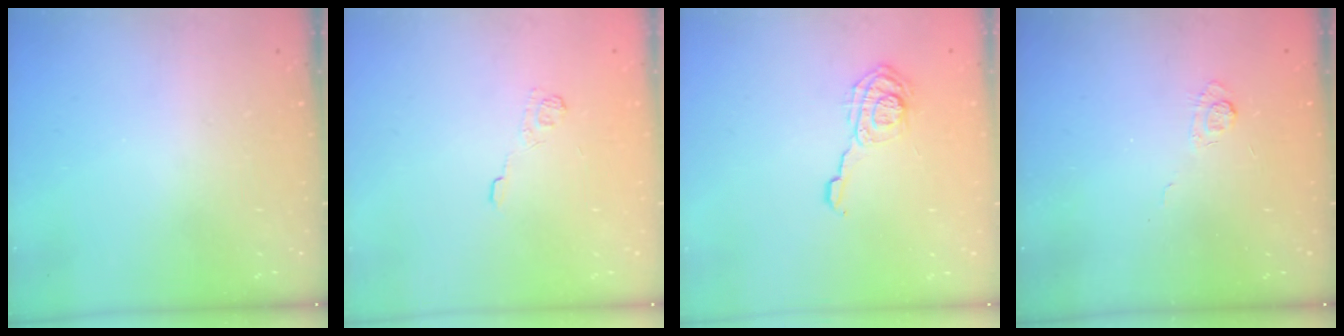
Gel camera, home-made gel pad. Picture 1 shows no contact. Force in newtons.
{"total": 3.7, "press": 3.4, "slide": 1.5}
{"total": 9.1, "press": 9.1, "slide": 0.2}
{"total": 2.9, "press": 2.4, "slide": 1.6}